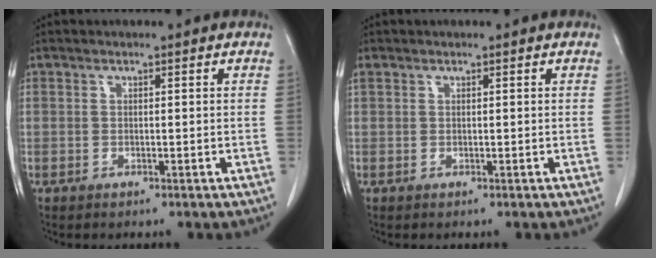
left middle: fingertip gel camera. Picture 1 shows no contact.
{"total": 0.6, "force": [0.4, 0.3, 0.2], "torque": [-0.010, 0.014, 0.011]}